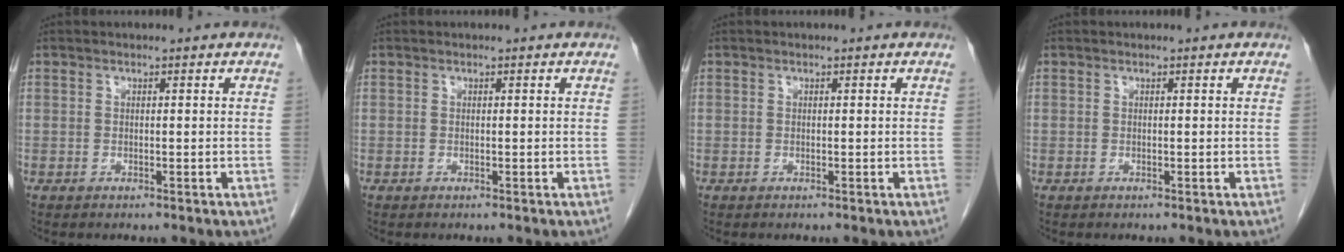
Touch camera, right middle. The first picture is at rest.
{"total": 0.0}
{"total": 0.0}
{"total": 0.0}